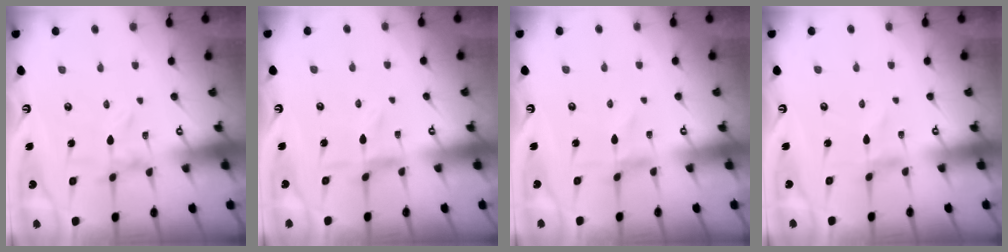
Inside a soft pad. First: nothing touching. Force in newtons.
{"total": 0.0}
{"total": 0.0}
{"total": 1.2, "press": 1.2, "slide": 0.1}